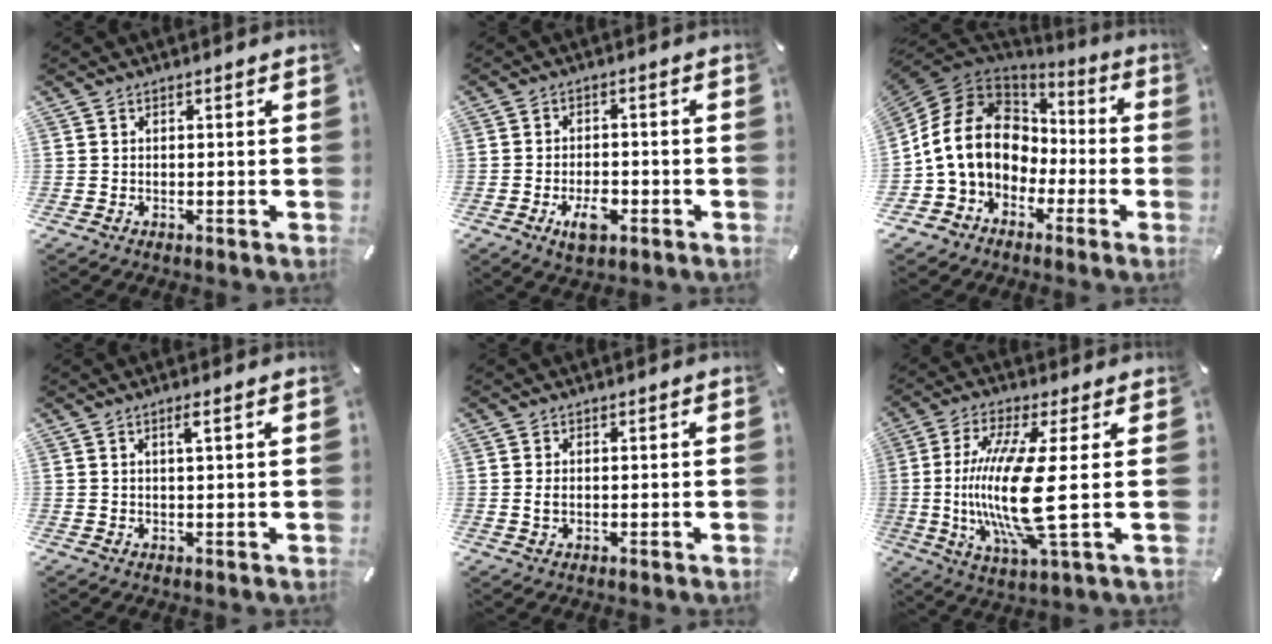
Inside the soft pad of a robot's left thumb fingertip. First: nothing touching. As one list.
[{"total": 5.6, "force": [-2.4, 3.1, 3.9], "torque": [-0.065, 0.008, -0.043]}, {"total": 16.7, "force": [-1.0, 14.1, 9.0], "torque": [-0.186, 0.019, -0.018]}, {"total": 2.2, "force": [0.7, 0.0, 2.0], "torque": [-0.040, 0.000, 0.011]}, {"total": 1.3, "force": [0.0, 0.8, 1.0], "torque": [-0.018, 0.003, -0.001]}, {"total": 17.3, "force": [0.0, 2.6, 17.1], "torque": [-0.380, -0.038, -0.016]}]